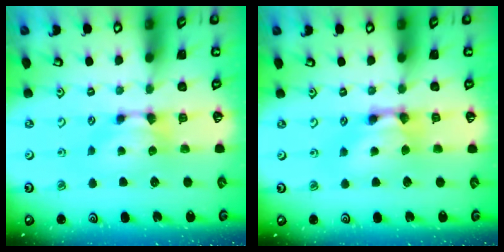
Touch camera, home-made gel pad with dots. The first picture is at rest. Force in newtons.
{"total": 2.5, "press": 2.5, "slide": 0.2}